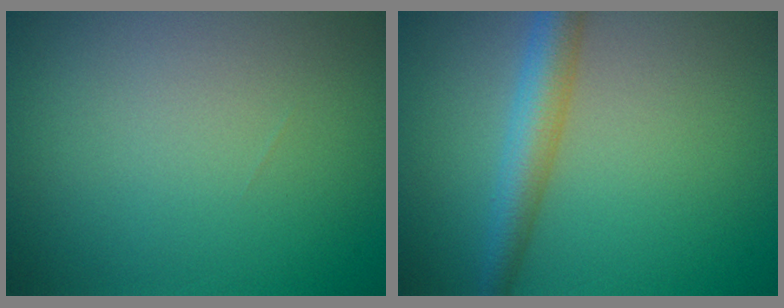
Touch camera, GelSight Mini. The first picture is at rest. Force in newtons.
{"total": 3.9, "press": 3.9, "slide": 0.0}